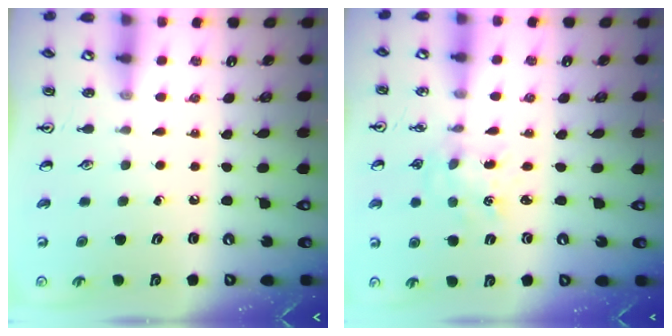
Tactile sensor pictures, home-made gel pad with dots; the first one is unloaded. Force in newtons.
{"total": 4.2, "press": 4.2, "slide": 0.4}